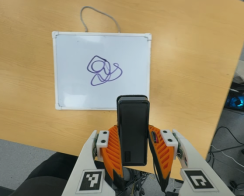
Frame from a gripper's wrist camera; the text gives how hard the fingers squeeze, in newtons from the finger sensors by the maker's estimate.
{"total": 4.4, "left": 3.1, "right": 5.6}